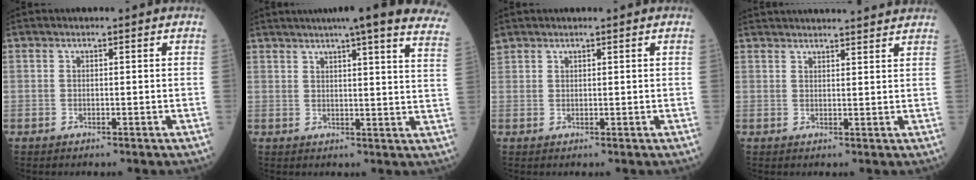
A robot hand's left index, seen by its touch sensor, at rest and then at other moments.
{"total": 23.6, "force": [20.3, 0.4, 12.0], "torque": [-0.168, -0.034, 0.231]}
{"total": 1.8, "force": [1.6, 0.9, 0.2], "torque": [-0.010, 0.015, 0.033]}
{"total": 14.4, "force": [13.8, 1.0, 4.3], "torque": [-0.060, 0.031, 0.178]}